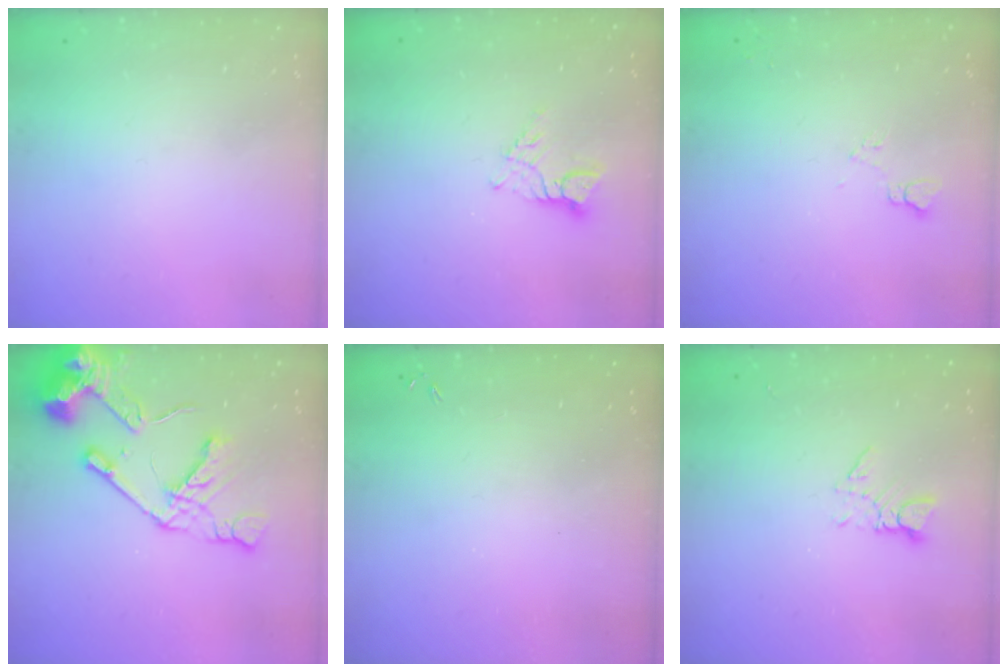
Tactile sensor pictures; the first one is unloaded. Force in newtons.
{"total": 5.5, "press": 5.5, "slide": 0.3}
{"total": 4.7, "press": 4.7, "slide": 0.7}
{"total": 18.5, "press": 18.4, "slide": 2.3}
{"total": 0.0}
{"total": 3.0, "press": 3.0, "slide": 0.3}